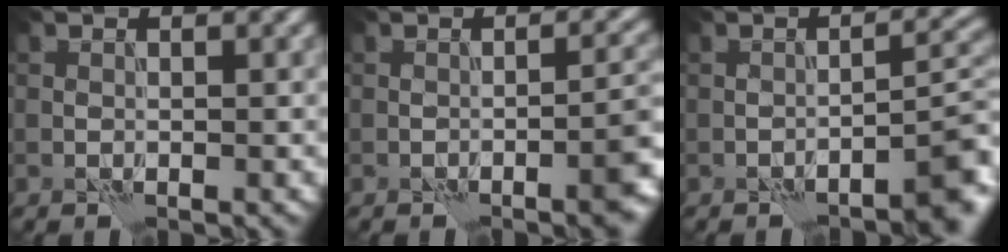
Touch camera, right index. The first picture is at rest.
{"total": 4.4, "force": [-2.0, 1.1, 3.7], "torque": [-0.044, 0.009, -0.029]}
{"total": 4.1, "force": [-2.6, 0.6, 3.1], "torque": [-0.035, 0.019, -0.037]}